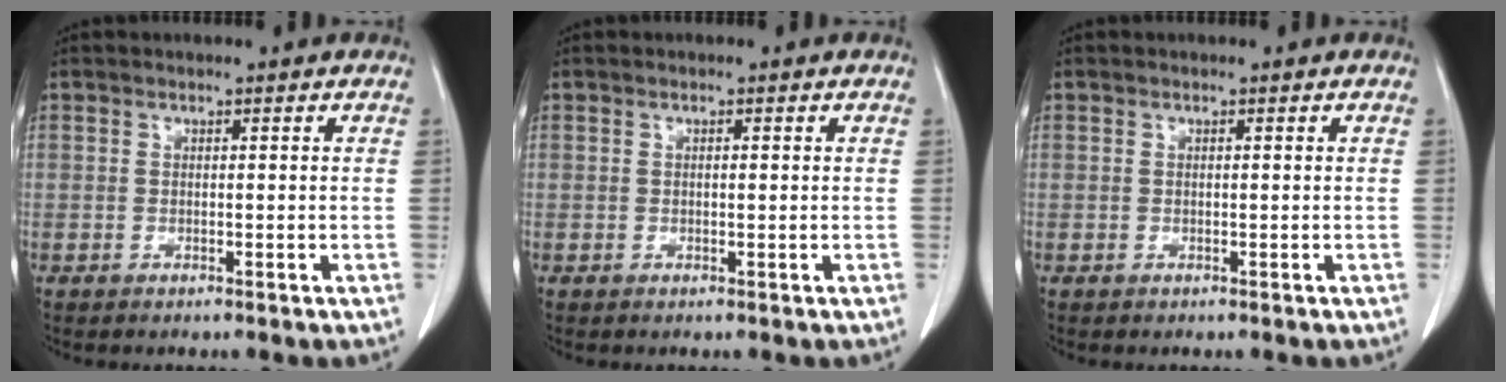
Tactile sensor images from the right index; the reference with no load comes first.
{"total": 0.6, "force": [0.1, 0.1, 0.5], "torque": [-0.011, 0.000, 0.001]}
{"total": 0.0}